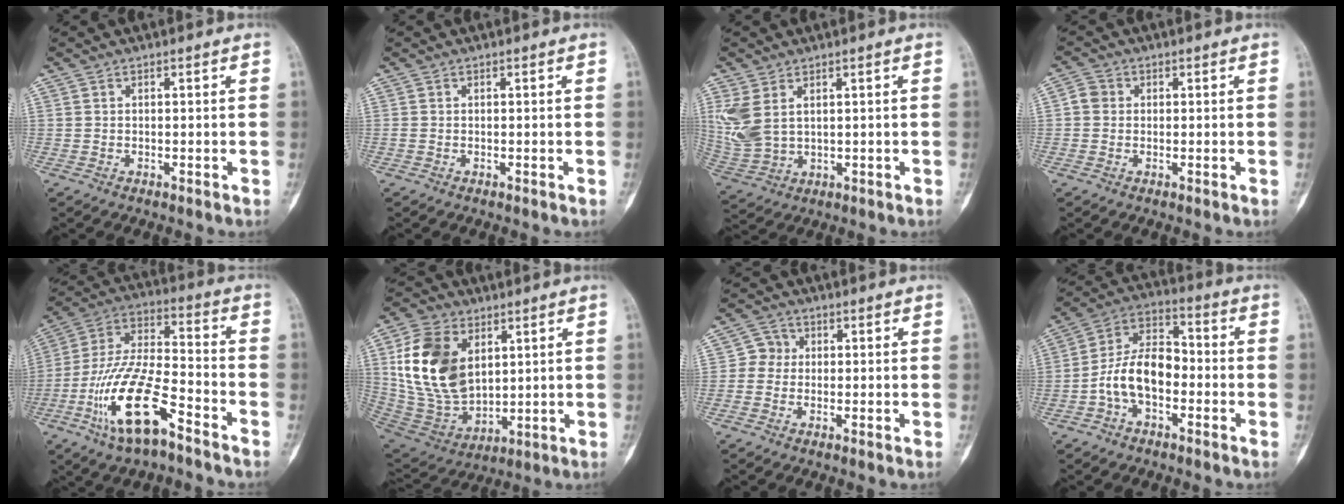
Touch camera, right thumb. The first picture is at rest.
{"total": 0.0}
{"total": 8.2, "force": [2.7, 5.1, 5.8], "torque": [-0.142, -0.005, 0.071]}
{"total": 2.6, "force": [0.2, 2.4, 1.1], "torque": [-0.005, 0.006, -0.004]}
{"total": 17.9, "force": [-9.0, 6.1, 14.2], "torque": [-0.279, 0.057, -0.169]}
{"total": 18.9, "force": [5.1, 12.5, 13.2], "torque": [-0.235, -0.019, 0.112]}
{"total": 3.2, "force": [0.0, 3.1, 0.8], "torque": [0.015, 0.010, -0.012]}
{"total": 11.5, "force": [-3.0, 7.0, 8.6], "torque": [-0.142, 0.046, -0.065]}